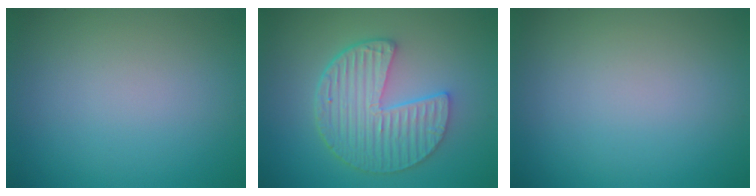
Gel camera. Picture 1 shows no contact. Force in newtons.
{"total": 6.2, "press": 4.7, "slide": 4.1}
{"total": 0.0}